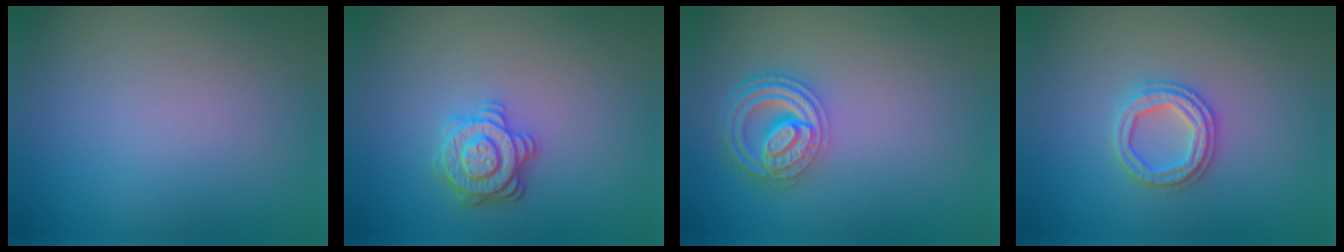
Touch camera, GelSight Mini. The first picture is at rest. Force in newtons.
{"total": 3.1, "press": 3.0, "slide": 0.9}
{"total": 4.5, "press": 3.6, "slide": 2.7}
{"total": 2.4, "press": 2.4, "slide": 0.4}